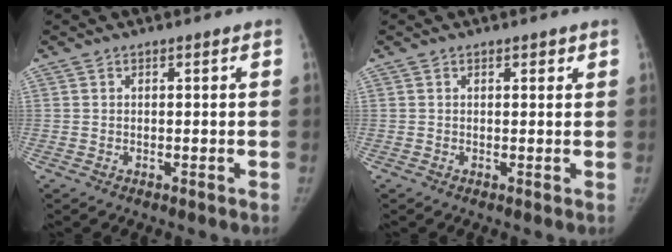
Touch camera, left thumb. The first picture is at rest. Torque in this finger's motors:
{"motor_torque": [-0.15, 0.00, -0.25, 0.28, -0.06]}